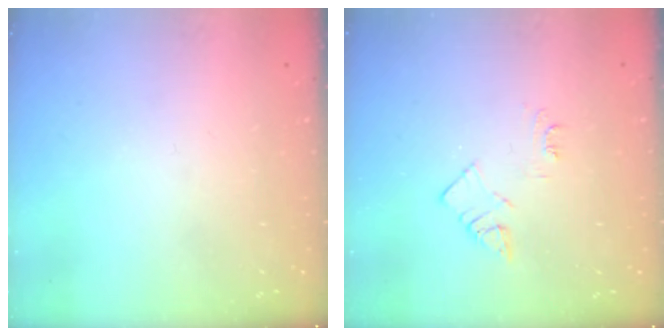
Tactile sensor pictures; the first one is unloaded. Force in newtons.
{"total": 5.5, "press": 5.4, "slide": 0.7}